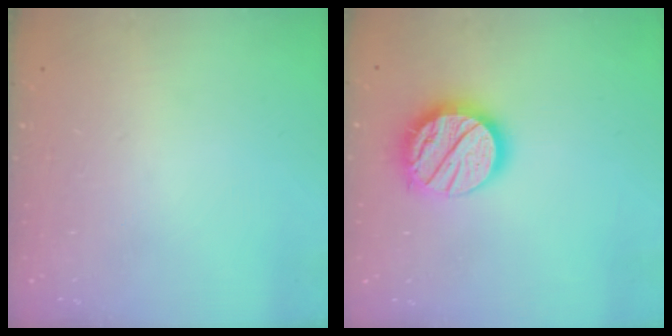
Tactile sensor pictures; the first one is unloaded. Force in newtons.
{"total": 17.5, "press": 17.4, "slide": 1.4}